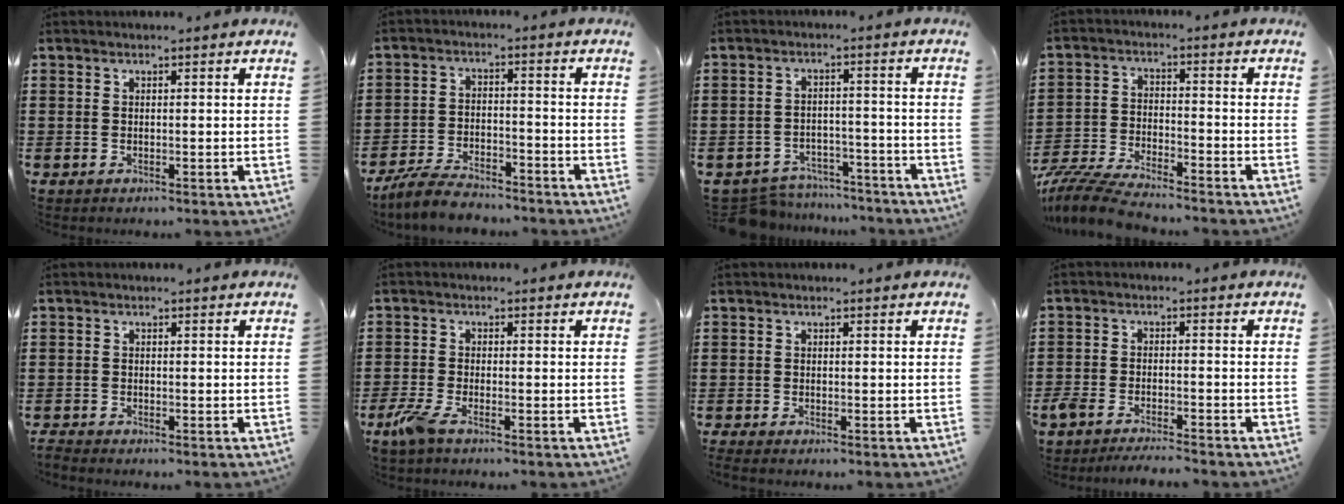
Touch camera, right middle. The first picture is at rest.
{"total": 5.9, "force": [-5.4, 1.2, 2.0], "torque": [-0.043, 0.005, -0.108]}
{"total": 5.5, "force": [-5.4, 1.0, 0.4], "torque": [-0.013, 0.010, -0.110]}
{"total": 7.2, "force": [-6.9, 0.7, 2.1], "torque": [-0.053, 0.001, -0.136]}
{"total": 1.0, "force": [-1.0, 0.0, 0.1], "torque": [-0.005, -0.002, -0.019]}
{"total": 3.4, "force": [-2.0, 0.7, 2.6], "torque": [-0.072, -0.009, -0.045]}
{"total": 0.6, "force": [-0.6, 0.0, 0.3], "torque": [-0.007, -0.005, -0.010]}
{"total": 3.7, "force": [-3.6, 0.4, 0.7], "torque": [-0.036, -0.006, -0.081]}